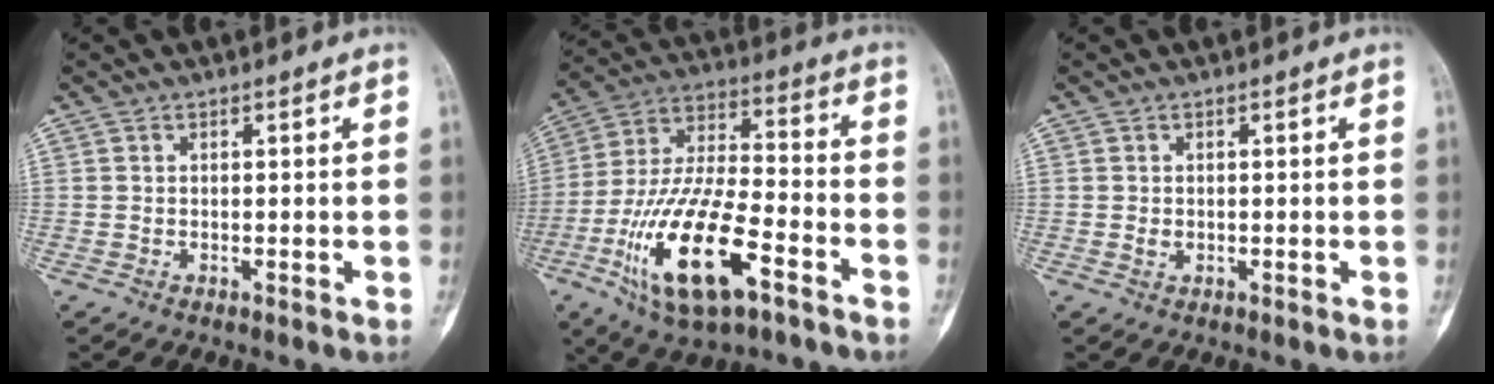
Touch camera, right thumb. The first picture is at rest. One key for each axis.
{"total": 21.1, "fx": -9.3, "fy": 7.8, "fz": 17.2, "tx": -0.342, "ty": 0.044, "tz": -0.161}
{"total": 1.0, "fx": -0.1, "fy": 0.8, "fz": 0.6, "tx": -0.011, "ty": 0.000, "tz": 0.000}